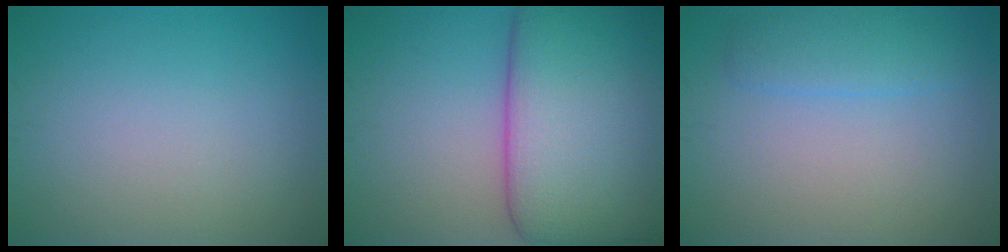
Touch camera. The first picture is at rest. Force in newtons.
{"total": 13.6, "press": 13.6, "slide": 0.8}
{"total": 2.5, "press": 2.5, "slide": 0.2}